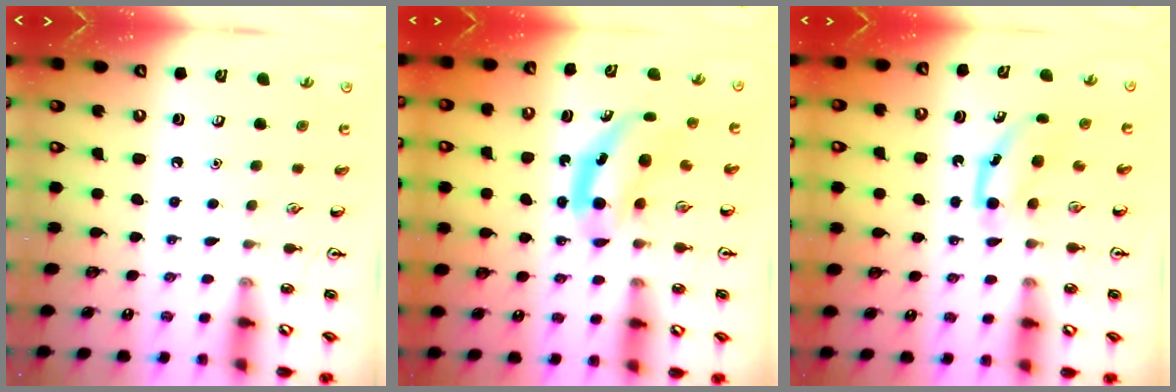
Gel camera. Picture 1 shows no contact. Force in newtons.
{"total": 5.6, "press": 5.5, "slide": 0.8}
{"total": 3.9, "press": 3.8, "slide": 0.9}